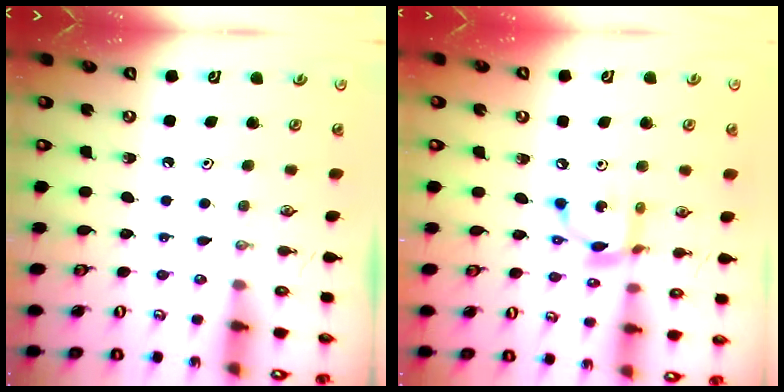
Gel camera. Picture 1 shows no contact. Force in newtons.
{"total": 9.6, "press": 9.6, "slide": 0.4}